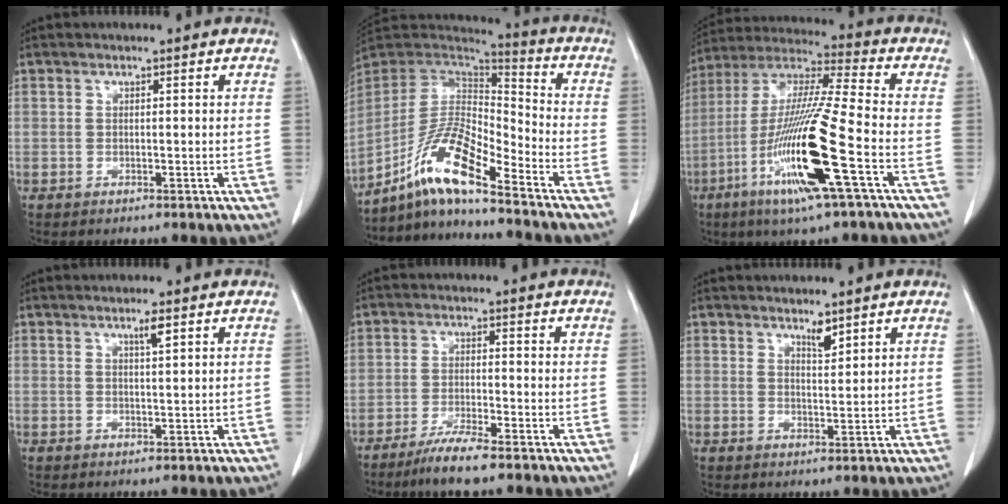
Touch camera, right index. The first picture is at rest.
{"total": 13.0, "force": [-8.8, 1.6, 9.5], "torque": [-0.188, 0.011, -0.163]}
{"total": 18.5, "force": [-6.7, -0.3, 17.2], "torque": [-0.360, -0.027, -0.134]}
{"total": 1.9, "force": [1.1, 0.0, 1.5], "torque": [-0.029, -0.003, 0.020]}
{"total": 5.6, "force": [-4.3, -0.2, 3.5], "torque": [-0.067, -0.015, -0.082]}
{"total": 2.3, "force": [1.9, 0.5, 1.2], "torque": [-0.025, -0.007, 0.036]}